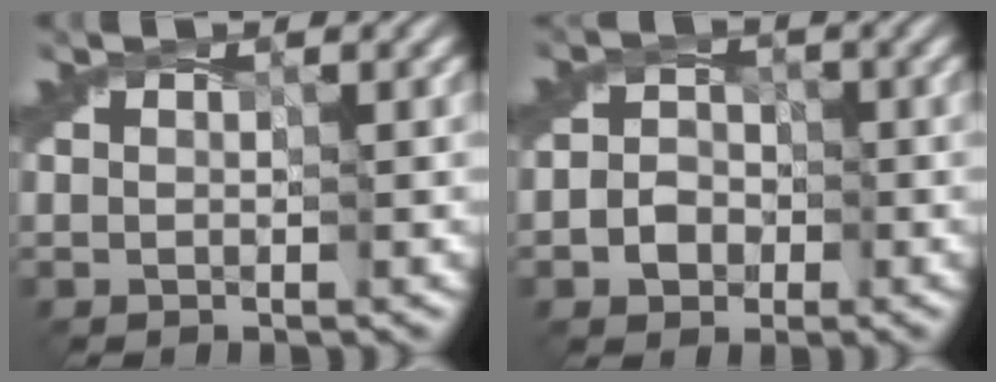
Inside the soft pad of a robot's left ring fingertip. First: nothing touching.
{"total": 2.7, "force": [-0.9, 2.3, 1.2], "torque": [-0.015, 0.000, -0.021]}